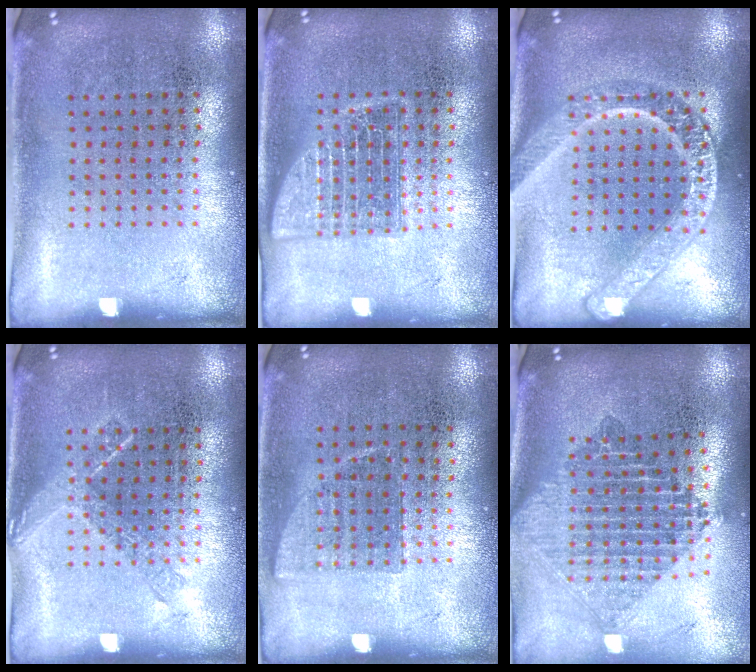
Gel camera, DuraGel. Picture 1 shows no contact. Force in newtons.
{"total": 2.4, "press": 2.4, "slide": 0.4}
{"total": 3.0, "press": 3.0, "slide": 0.3}
{"total": 1.0, "press": 0.9, "slide": 0.3}
{"total": 0.8, "press": 0.7, "slide": 0.3}
{"total": 2.2, "press": 1.7, "slide": 1.4}